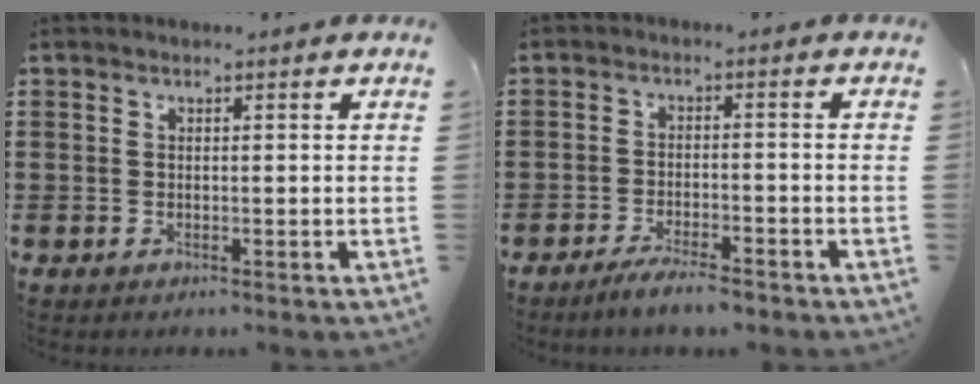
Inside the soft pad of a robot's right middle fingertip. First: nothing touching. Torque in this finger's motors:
{"motor_torque": [2.14, 0.00, 0.07, 0.08]}